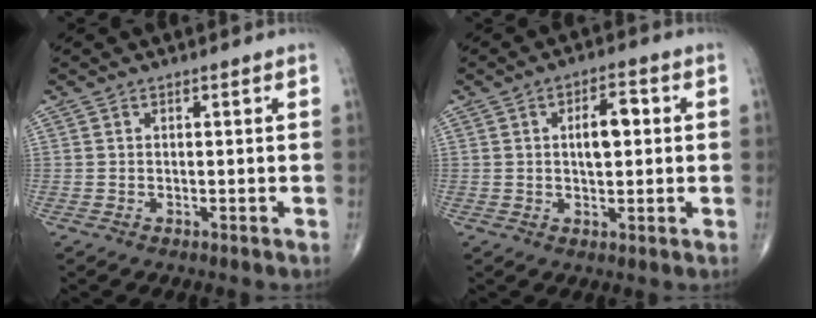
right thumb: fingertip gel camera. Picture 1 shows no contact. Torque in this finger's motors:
{"motor_torque": [0.53, 0.78, -0.10, -0.05, -0.01]}